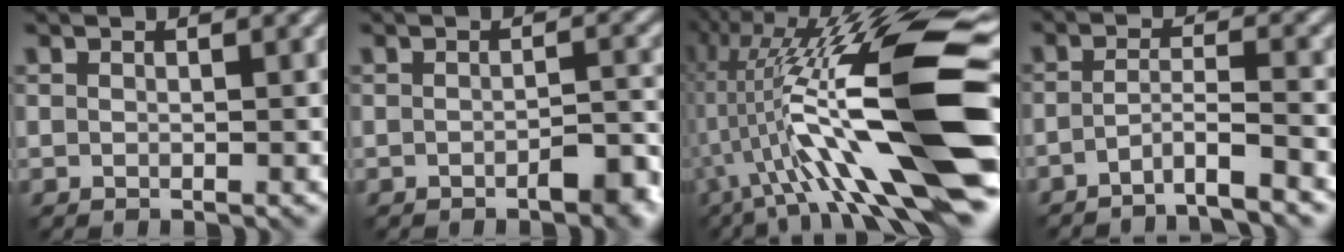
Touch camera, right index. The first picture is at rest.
{"total": 2.7, "force": [-2.0, 0.8, 1.6], "torque": [-0.022, 0.001, -0.031]}
{"total": 16.5, "force": [-1.2, 3.2, 16.2], "torque": [-0.298, 0.016, -0.015]}
{"total": 3.1, "force": [-2.6, 0.2, 1.7], "torque": [-0.025, 0.001, -0.059]}